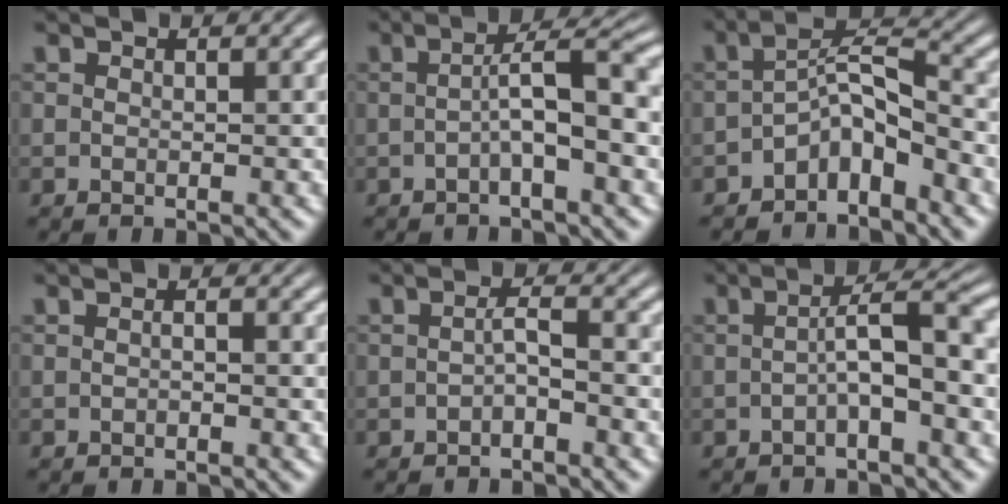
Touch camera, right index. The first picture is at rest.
{"total": 4.1, "force": [-0.6, -0.7, 4.0], "torque": [-0.049, 0.012, -0.011]}
{"total": 3.7, "force": [-1.6, 1.2, 3.1], "torque": [-0.039, -0.016, -0.022]}
{"total": 0.7, "force": [-0.5, -0.5, 0.3], "torque": [-0.005, 0.001, -0.006]}
{"total": 1.6, "force": [-0.8, -0.6, 1.2], "torque": [-0.010, -0.001, -0.012]}
{"total": 3.8, "force": [-0.6, -0.8, 3.6], "torque": [-0.042, 0.011, -0.010]}